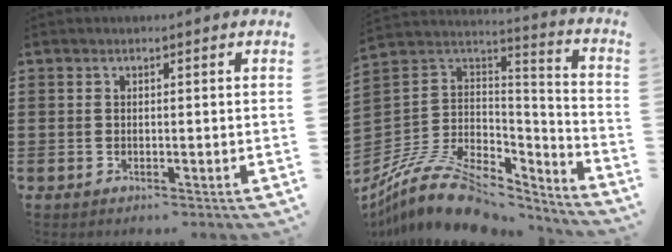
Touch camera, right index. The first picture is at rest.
{"total": 11.9, "force": [-8.5, 5.6, 6.1], "torque": [-0.133, 0.021, -0.159]}